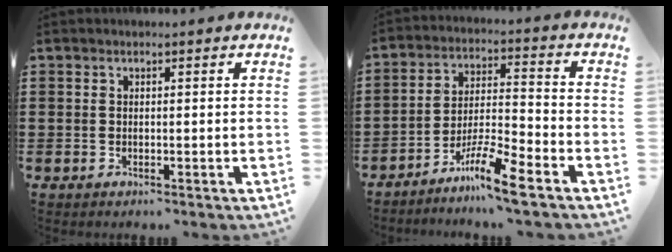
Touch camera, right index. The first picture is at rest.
{"total": 8.6, "force": [-6.7, 0.3, 5.4], "torque": [-0.107, -0.003, -0.129]}